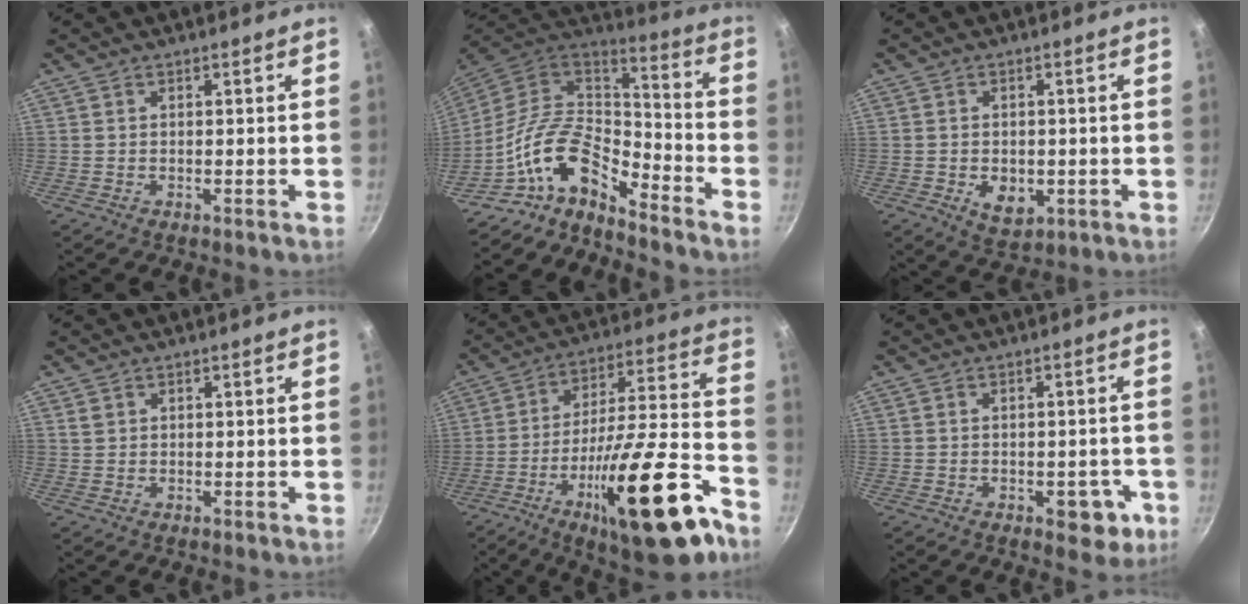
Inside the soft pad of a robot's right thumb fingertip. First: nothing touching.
{"total": 14.7, "force": [-9.3, 7.0, 9.0], "torque": [-0.141, 0.073, -0.200]}
{"total": 6.1, "force": [-1.4, 4.2, 4.3], "torque": [-0.049, -0.005, -0.011]}
{"total": 1.2, "force": [0.6, 1.0, 0.5], "torque": [-0.005, 0.003, 0.011]}
{"total": 25.9, "force": [-13.3, 7.4, 20.9], "torque": [-0.289, 0.067, -0.211]}
{"total": 6.3, "force": [-2.3, 3.6, 4.5], "torque": [-0.024, 0.015, -0.023]}